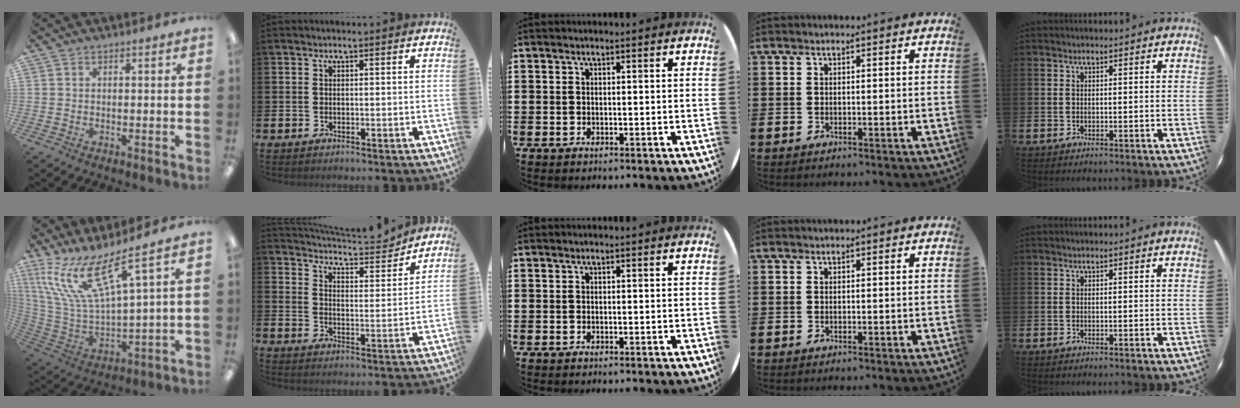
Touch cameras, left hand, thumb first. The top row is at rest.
{"thumb": {"total": 18.3, "force": [11.2, 5.0, 13.6], "torque": [-0.301, -0.068, 0.188]}, "index": {"total": 5.9, "force": [5.8, 0.8, 0.8], "torque": [-0.036, -0.048, 0.097]}}